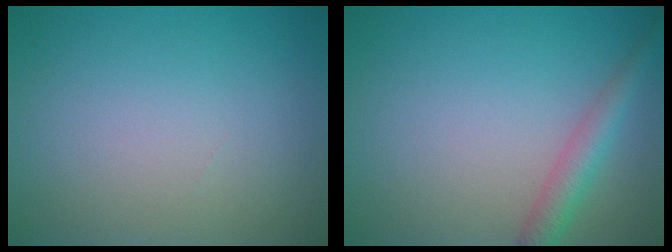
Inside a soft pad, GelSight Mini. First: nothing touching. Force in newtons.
{"total": 2.8, "press": 2.8, "slide": 0.1}